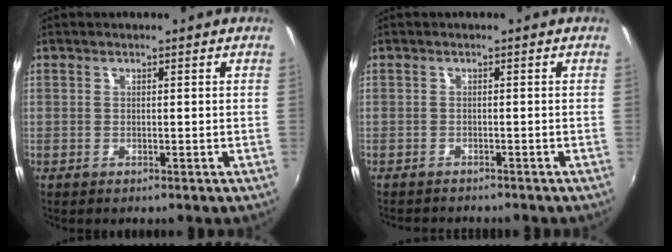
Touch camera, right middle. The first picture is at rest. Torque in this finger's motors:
{"motor_torque": [0.98, -1.16, 0.12, 0.06]}